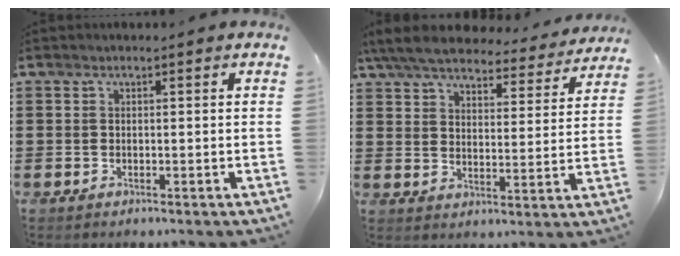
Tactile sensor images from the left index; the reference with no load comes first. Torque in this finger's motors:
{"motor_torque": [2.14, 0.00, 0.93, 0.21]}